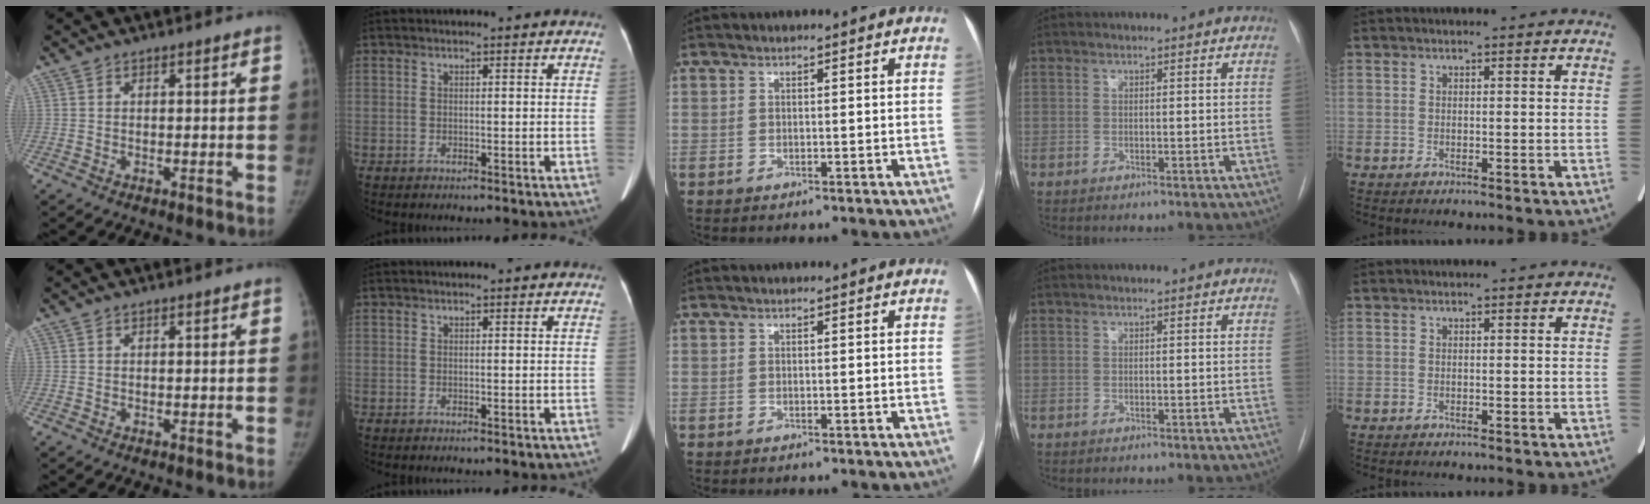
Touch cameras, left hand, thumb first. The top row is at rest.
{}